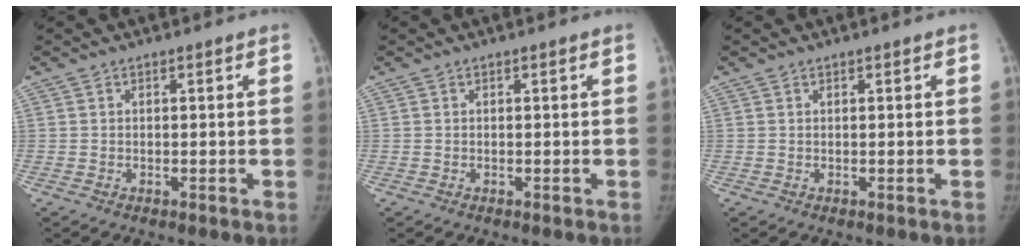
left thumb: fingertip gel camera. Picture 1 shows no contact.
{"total": 0.0}
{"total": 0.0}